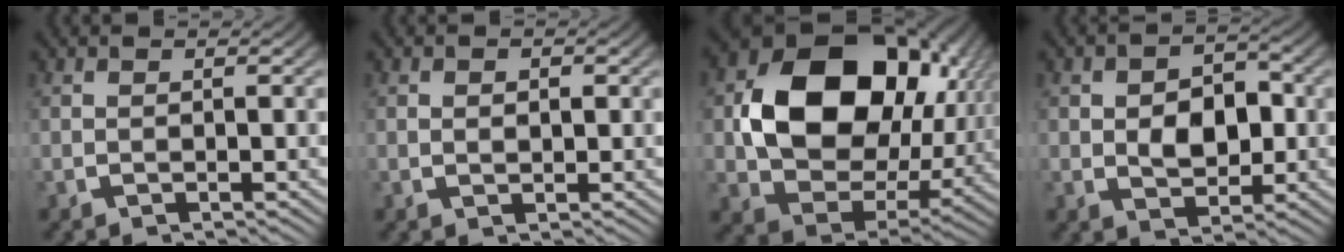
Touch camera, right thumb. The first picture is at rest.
{"total": 0.9, "force": [0.1, 0.6, 0.6], "torque": [-0.012, -0.007, 0.006]}
{"total": 20.6, "force": [2.8, 13.6, 15.1], "torque": [-0.284, -0.024, 0.049]}
{"total": 5.4, "force": [0.0, 3.7, 3.9], "torque": [-0.072, -0.027, 0.017]}